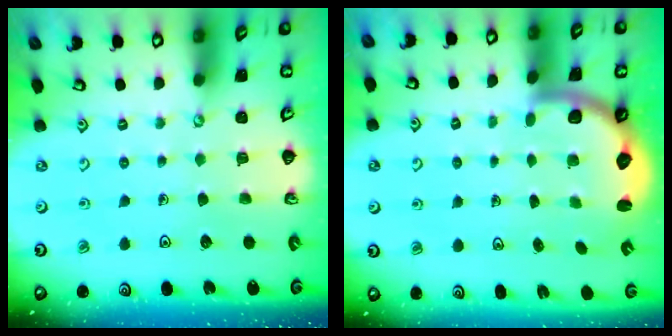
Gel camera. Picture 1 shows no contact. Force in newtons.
{"total": 2.8, "press": 2.5, "slide": 1.3}